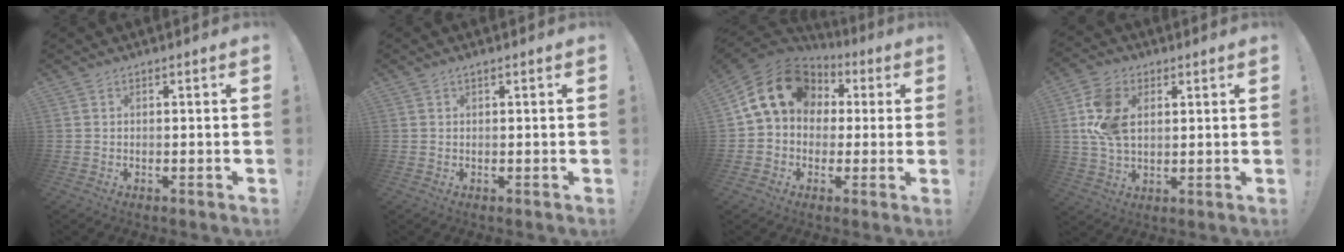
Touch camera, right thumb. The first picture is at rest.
{"total": 0.5, "force": [0.4, 0.0, 0.4], "torque": [-0.007, 0.001, 0.006]}
{"total": 17.1, "force": [5.1, 12.9, 9.9], "torque": [-0.162, -0.009, 0.095]}
{"total": 12.8, "force": [3.1, 8.8, 8.7], "torque": [-0.168, 0.000, 0.060]}